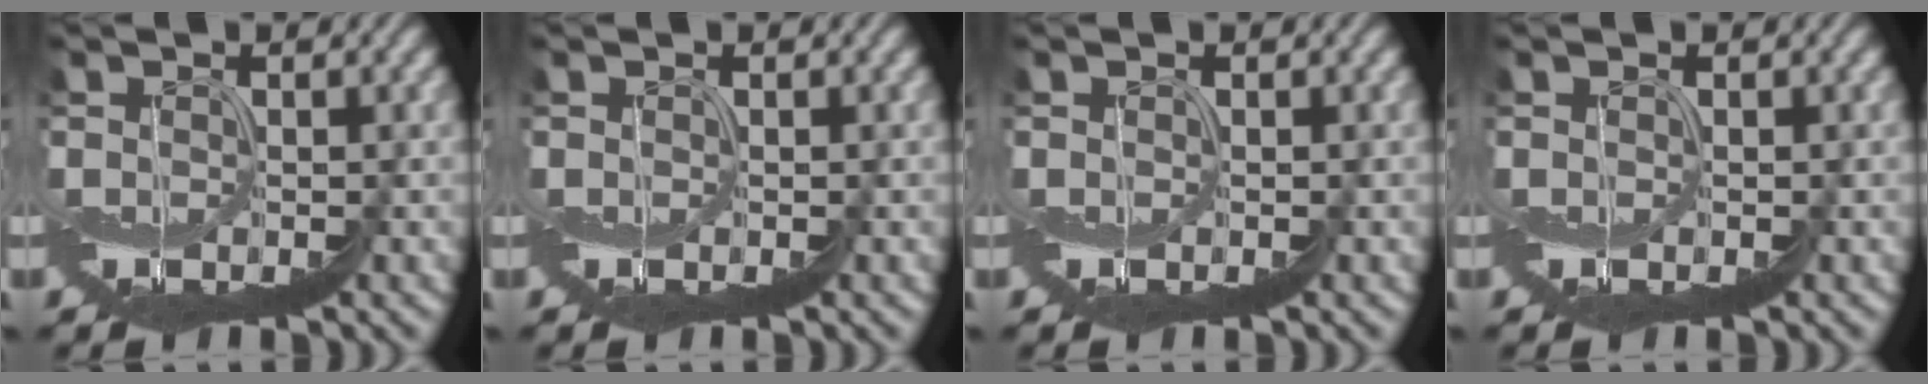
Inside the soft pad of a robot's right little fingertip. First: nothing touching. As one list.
[{"total": 0.0}, {"total": 0.0}, {"total": 0.0}]